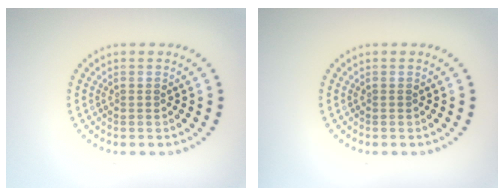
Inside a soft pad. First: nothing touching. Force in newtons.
{"total": 0.0}